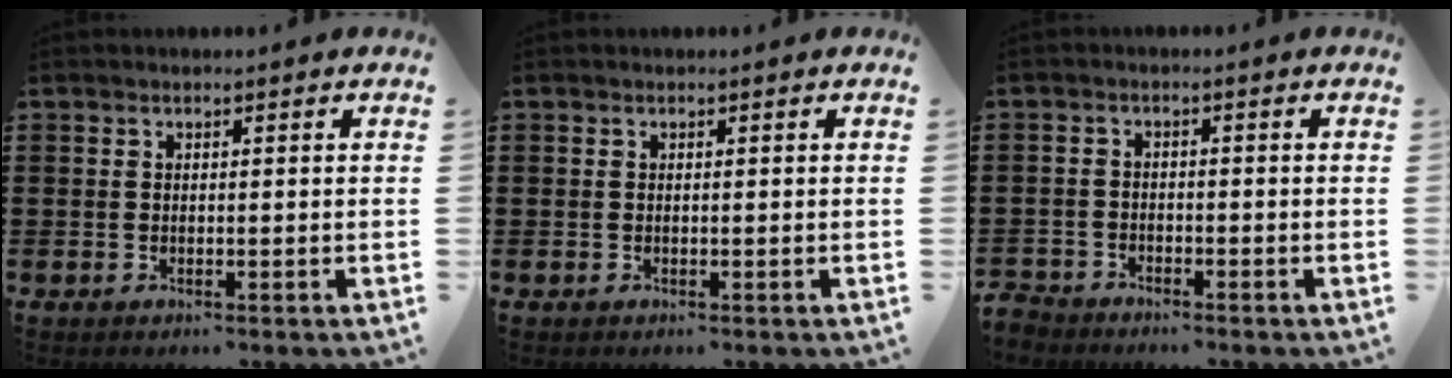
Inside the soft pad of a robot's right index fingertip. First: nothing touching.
{"total": 0.0}
{"total": 2.5, "force": [-2.5, 0.5, -0.2], "torque": [-0.011, -0.003, -0.058]}